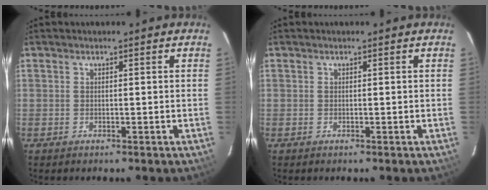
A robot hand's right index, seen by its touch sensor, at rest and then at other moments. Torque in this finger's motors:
{"motor_torque": [0.00, 0.00, 0.01, 0.00]}